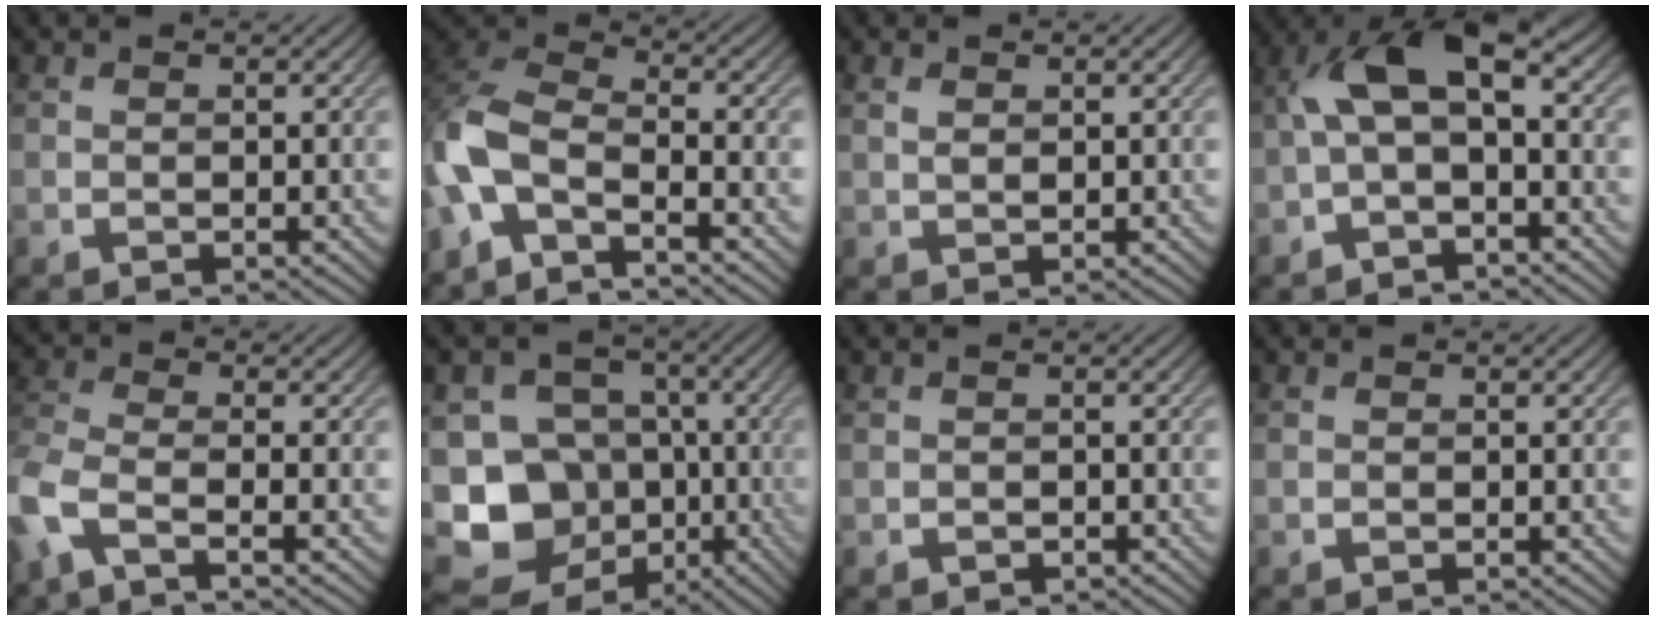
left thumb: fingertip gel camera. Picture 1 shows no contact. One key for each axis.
{"total": 8.1, "fx": -4.4, "fy": 3.5, "fz": 5.9, "tx": -0.129, "ty": 0.005, "tz": -0.111}
{"total": 1.2, "fx": 0.6, "fy": 0.6, "fz": 1.0, "tx": -0.024, "ty": 0.001, "tz": 0.013}
{"total": 7.9, "fx": -0.6, "fy": 3.9, "fz": 6.8, "tx": -0.121, "ty": 0.025, "tz": -0.020}
{"total": 5.7, "fx": -3.4, "fy": 1.5, "fz": 4.3, "tx": -0.104, "ty": -0.008, "tz": -0.086}
{"total": 15.2, "fx": -6.3, "fy": 12.4, "fz": 6.3, "tx": -0.165, "ty": -0.017, "tz": -0.106}
{"total": 0.6, "fx": -0.5, "fy": 0.3, "fz": 0.1, "tx": 0.002, "ty": -0.003, "tz": -0.008}
{"total": 0.0}